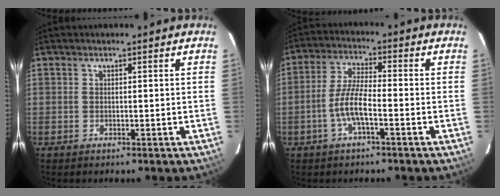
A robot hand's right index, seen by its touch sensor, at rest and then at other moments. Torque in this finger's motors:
{"motor_torque": [1.44, -0.62, 0.69, 0.18]}